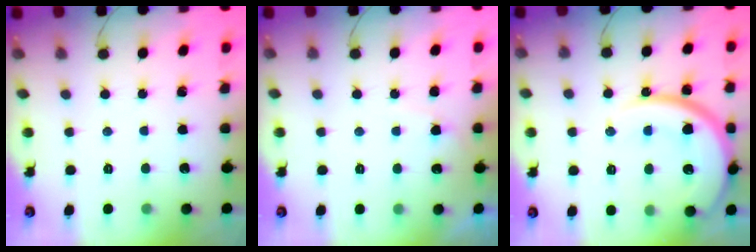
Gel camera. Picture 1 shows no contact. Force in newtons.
{"total": 4.2, "press": 4.2, "slide": 0.3}
{"total": 15.9, "press": 15.8, "slide": 1.5}